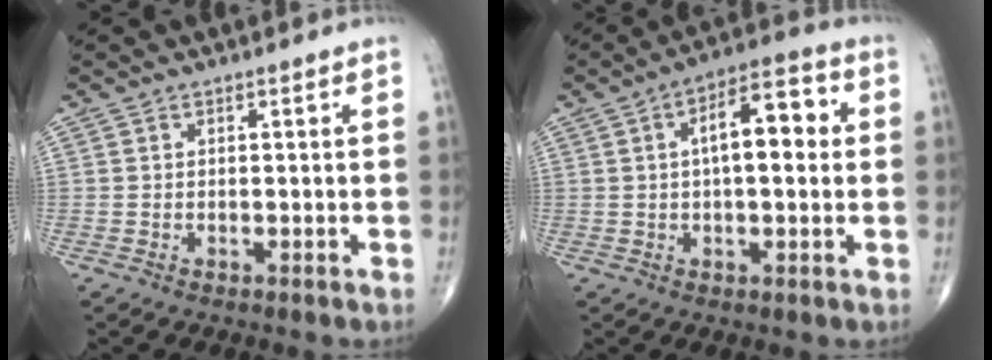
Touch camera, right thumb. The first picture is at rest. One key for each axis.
{"total": 11.3, "fx": 1.9, "fy": 4.7, "fz": 10.1, "tx": -0.140, "ty": 0.024, "tz": 0.022}